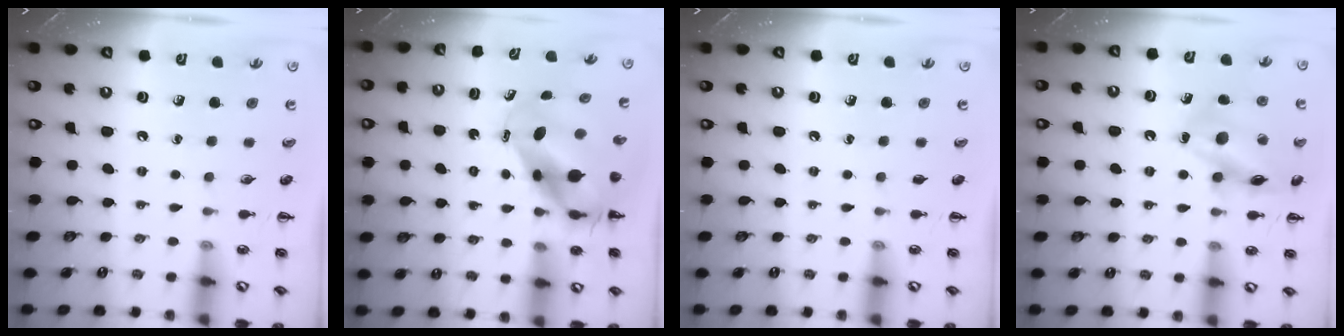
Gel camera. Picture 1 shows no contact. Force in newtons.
{"total": 7.6, "press": 7.1, "slide": 2.5}
{"total": 0.0}
{"total": 15.4, "press": 15.3, "slide": 1.5}